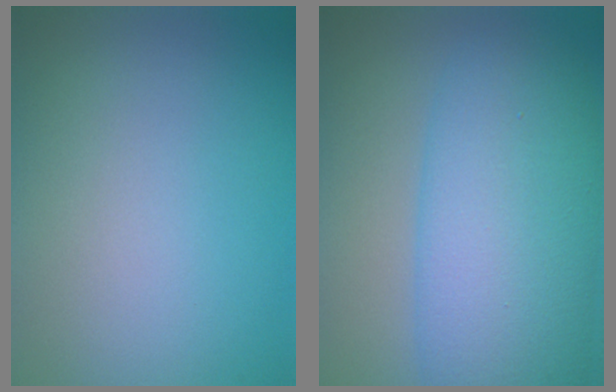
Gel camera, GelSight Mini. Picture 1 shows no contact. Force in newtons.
{"total": 10.6, "press": 10.6, "slide": 0.2}